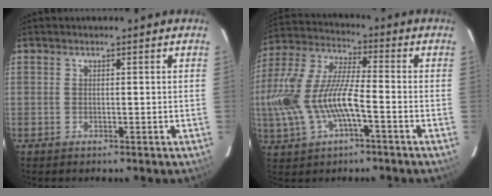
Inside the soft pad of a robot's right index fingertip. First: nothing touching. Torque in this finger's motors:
{"motor_torque": [0.68, -0.28, 1.05, 0.21]}